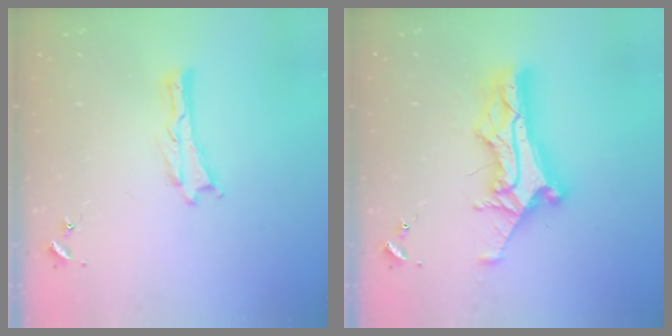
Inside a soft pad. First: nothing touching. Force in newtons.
{"total": 11.5, "press": 11.5, "slide": 0.8}